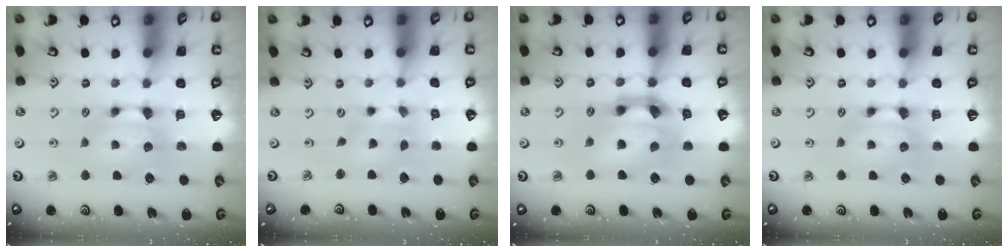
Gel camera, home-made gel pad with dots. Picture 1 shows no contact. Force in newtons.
{"total": 1.8, "press": 1.6, "slide": 0.9}
{"total": 6.9, "press": 6.2, "slide": 3.0}
{"total": 0.0}